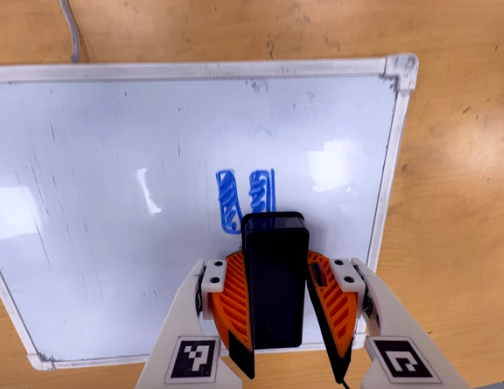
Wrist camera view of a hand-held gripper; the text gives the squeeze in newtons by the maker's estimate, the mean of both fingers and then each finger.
{"total": 10.5, "left": 11.7, "right": 9.3}